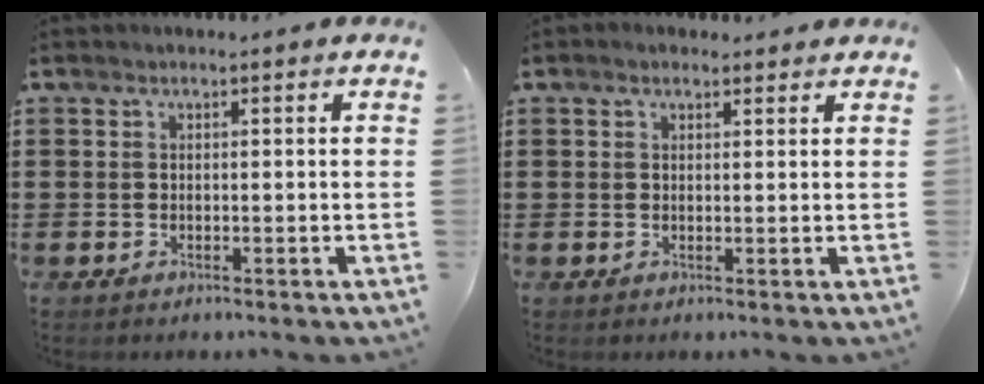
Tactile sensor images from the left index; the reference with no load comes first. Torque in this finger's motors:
{"motor_torque": [2.14, 0.00, 0.34, 0.05]}